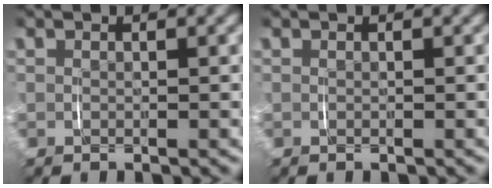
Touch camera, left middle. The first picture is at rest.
{"total": 0.0}